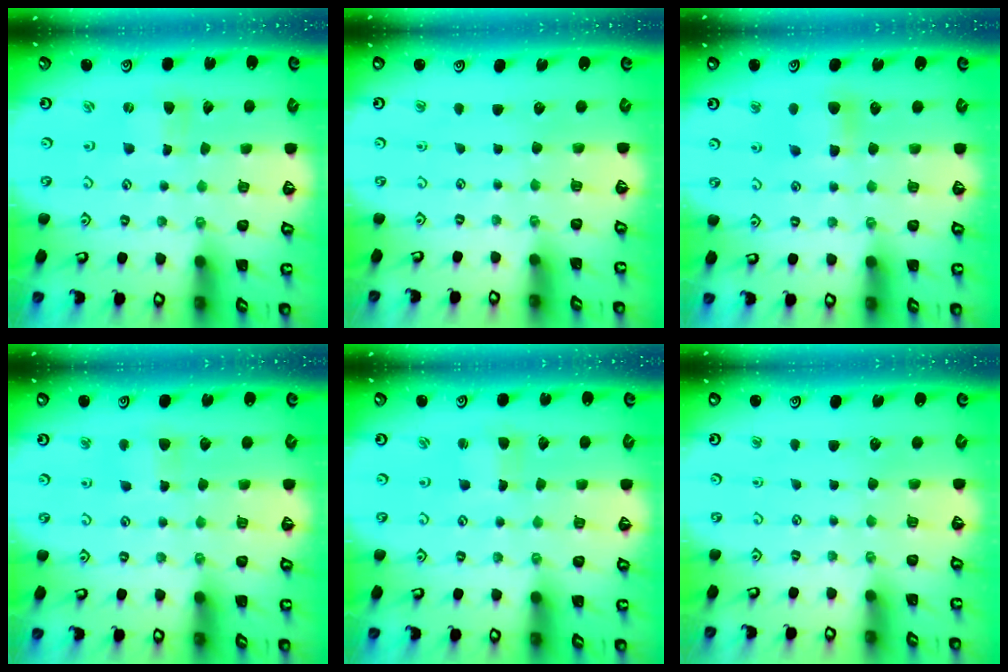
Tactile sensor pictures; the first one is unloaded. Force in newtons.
{"total": 0.0}
{"total": 6.9, "press": 6.8, "slide": 1.0}
{"total": 3.8, "press": 3.7, "slide": 0.6}
{"total": 0.8, "press": 0.8, "slide": 0.2}
{"total": 0.0}